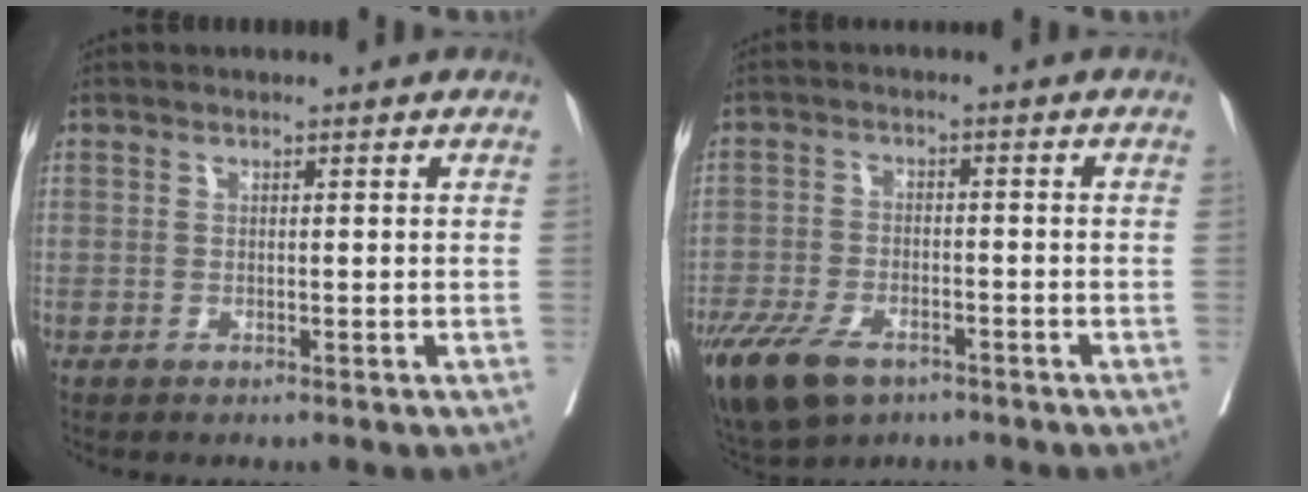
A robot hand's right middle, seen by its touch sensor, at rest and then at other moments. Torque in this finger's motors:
{"motor_torque": [1.20, -0.94, 0.39, 0.06]}